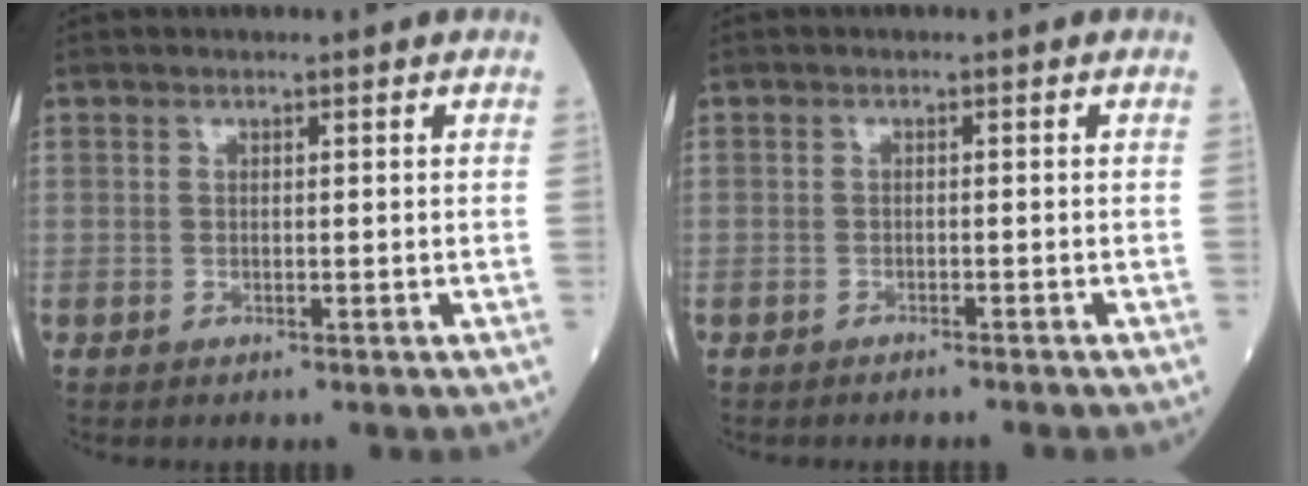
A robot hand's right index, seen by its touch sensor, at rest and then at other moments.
{"total": 2.1, "force": [-2.0, -0.1, 0.6], "torque": [-0.009, -0.001, -0.022]}